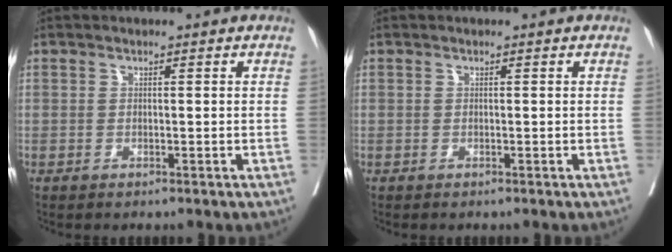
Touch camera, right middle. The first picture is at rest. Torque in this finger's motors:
{"motor_torque": [-0.49, -0.04, -0.15, -0.03]}